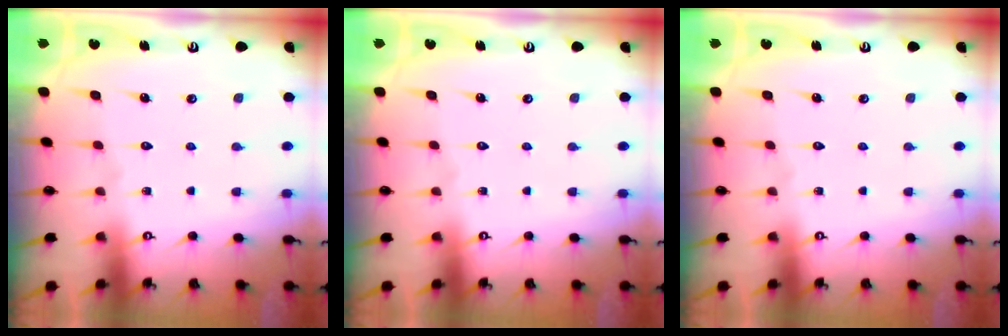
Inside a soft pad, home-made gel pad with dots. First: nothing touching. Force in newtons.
{"total": 0.0}
{"total": 0.0}